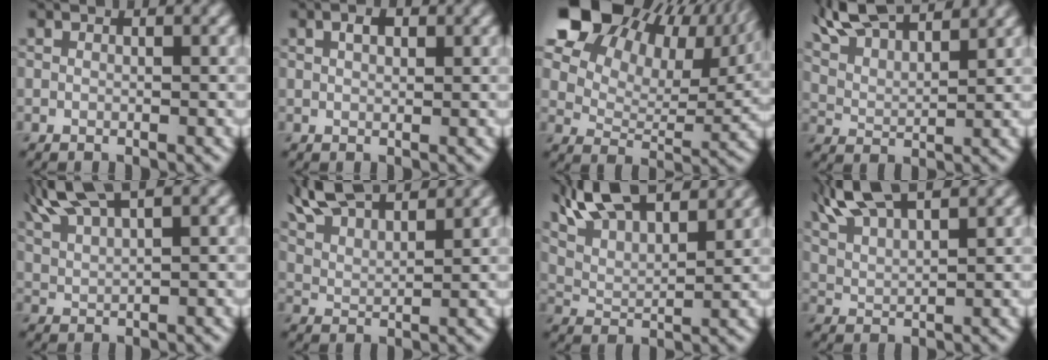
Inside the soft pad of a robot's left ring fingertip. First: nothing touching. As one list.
[{"total": 1.4, "force": [0.6, 0.8, 1.0], "torque": [-0.019, 0.005, 0.010]}, {"total": 17.2, "force": [9.6, 10.5, 9.7], "torque": [-0.164, 0.049, 0.156]}, {"total": 9.8, "force": [7.9, 3.1, 4.9], "torque": [-0.103, 0.023, 0.119]}, {"total": 5.9, "force": [4.3, 1.4, 3.7], "torque": [-0.074, 0.025, 0.070]}, {"total": 8.8, "force": [7.2, 2.6, 4.3], "torque": [-0.082, 0.024, 0.096]}, {"total": 10.5, "force": [8.1, 3.3, 5.8], "torque": [-0.111, 0.028, 0.106]}, {"total": 8.1, "force": [5.9, 2.7, 4.8], "torque": [-0.094, 0.036, 0.076]}]